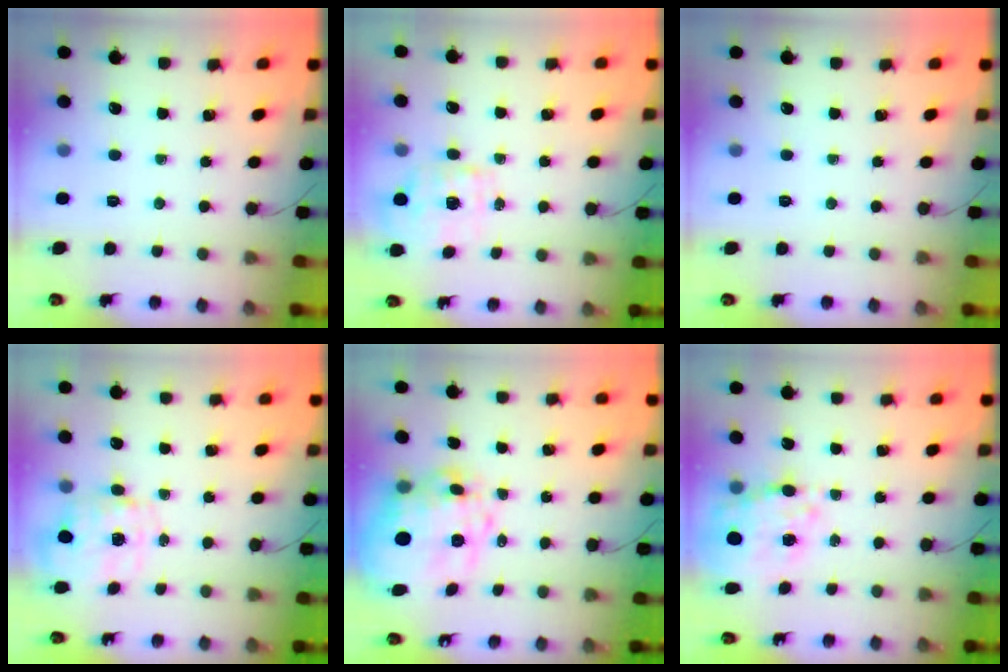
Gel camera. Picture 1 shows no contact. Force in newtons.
{"total": 1.9, "press": 1.9, "slide": 0.5}
{"total": 0.0}
{"total": 2.7, "press": 2.6, "slide": 0.8}
{"total": 16.9, "press": 16.4, "slide": 4.1}
{"total": 14.8, "press": 14.3, "slide": 3.8}